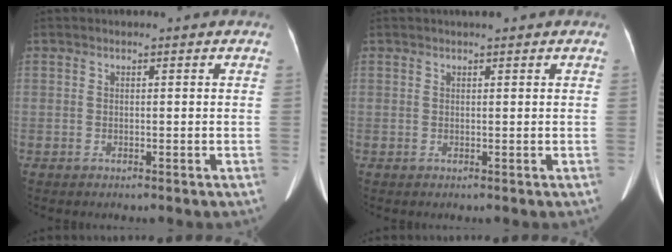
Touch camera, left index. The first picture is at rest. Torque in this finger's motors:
{"motor_torque": [-0.34, -0.06, -0.14, 0.01]}